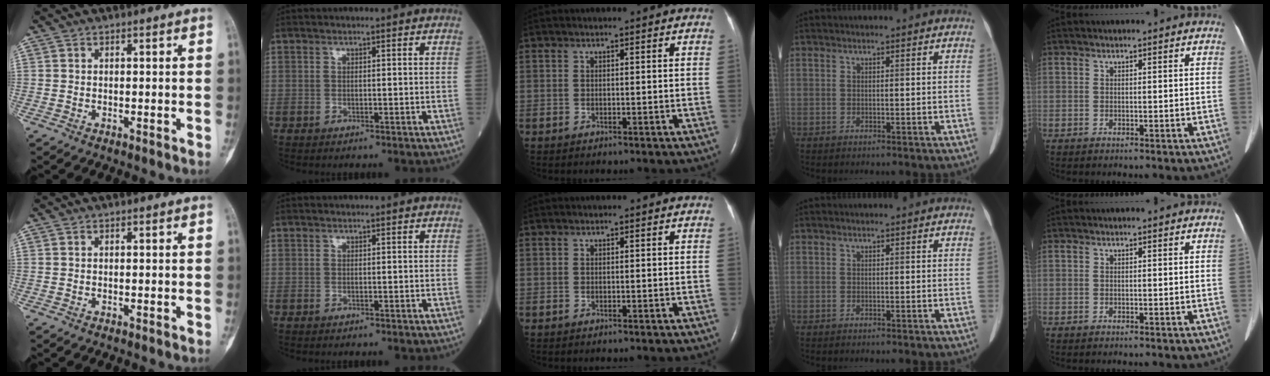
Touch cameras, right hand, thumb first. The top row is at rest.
{}